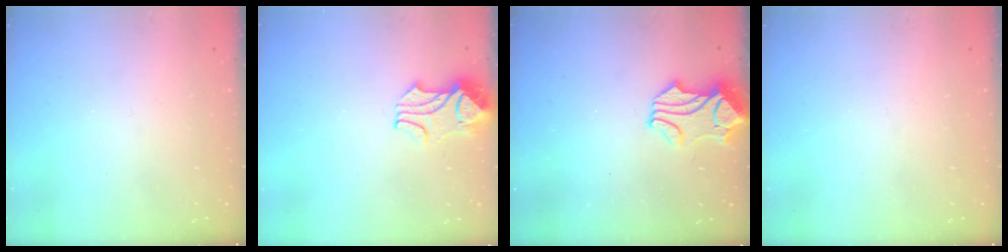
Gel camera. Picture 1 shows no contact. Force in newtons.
{"total": 2.1, "press": 2.0, "slide": 0.7}
{"total": 1.7, "press": 1.4, "slide": 1.0}
{"total": 0.0}